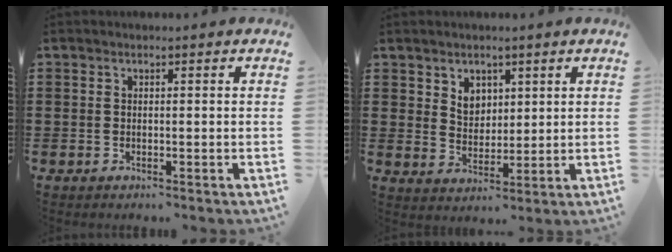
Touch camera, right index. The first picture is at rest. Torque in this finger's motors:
{"motor_torque": [0.02, 0.06, 0.08, 0.02]}